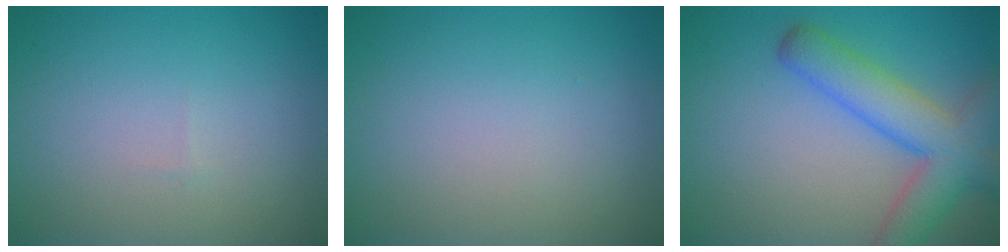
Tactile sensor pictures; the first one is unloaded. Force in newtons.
{"total": 0.0}
{"total": 6.9, "press": 6.9, "slide": 0.3}